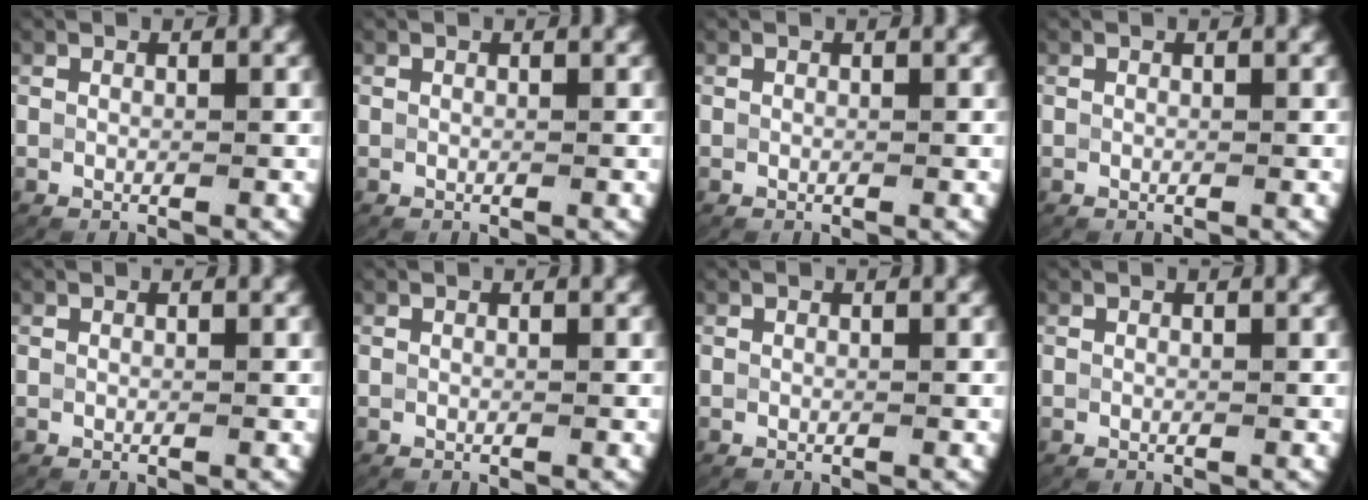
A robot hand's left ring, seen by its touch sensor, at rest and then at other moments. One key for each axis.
{"total": 0.0}
{"total": 0.0}
{"total": 0.0}
{"total": 0.0}
{"total": 0.0}
{"total": 0.0}
{"total": 0.0}